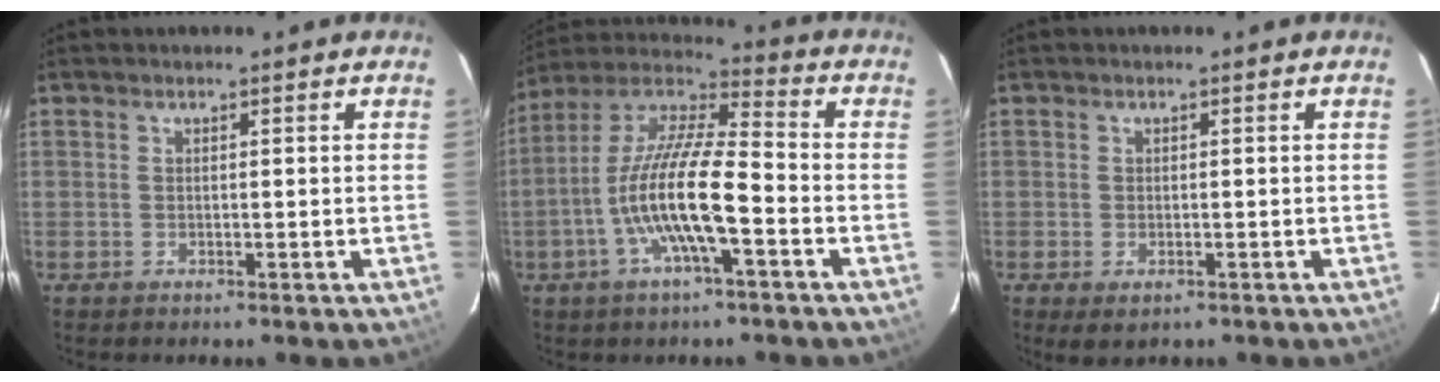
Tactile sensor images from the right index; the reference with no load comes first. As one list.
[{"total": 14.8, "force": [-4.9, 2.9, 13.7], "torque": [-0.266, -0.002, -0.098]}, {"total": 2.8, "force": [-1.3, 1.6, 1.9], "torque": [-0.033, -0.010, -0.018]}]